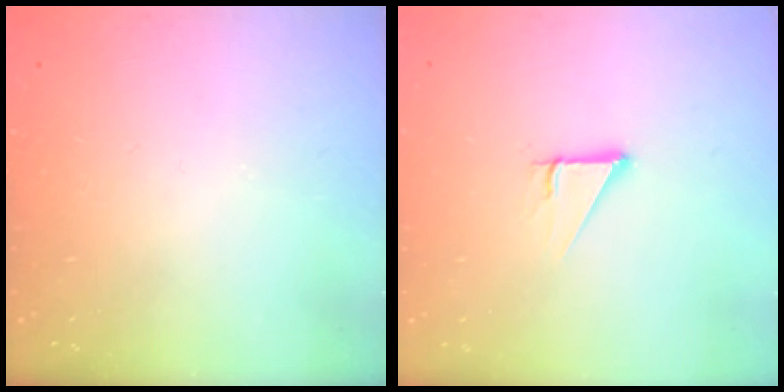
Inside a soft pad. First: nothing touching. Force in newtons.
{"total": 3.7, "press": 3.7, "slide": 0.2}